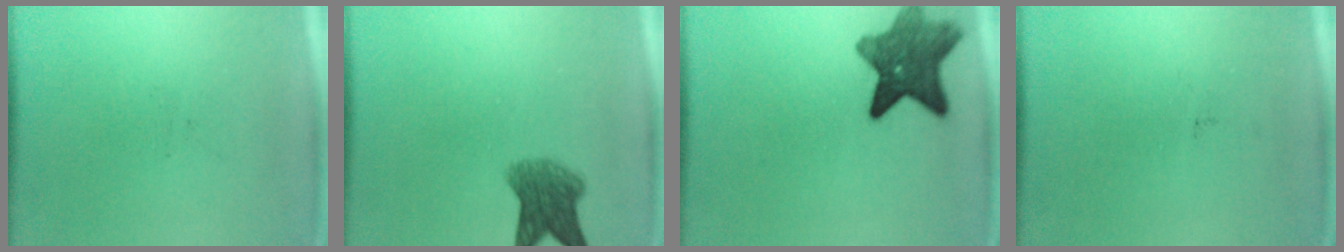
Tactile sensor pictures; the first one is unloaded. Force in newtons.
{"total": 5.6}
{"total": 9.0}
{"total": 0.0}